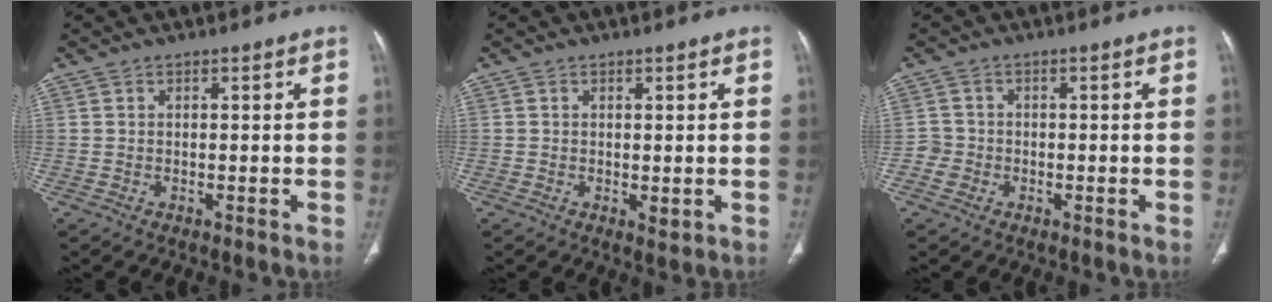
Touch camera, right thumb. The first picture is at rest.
{"total": 1.4, "force": [-0.1, 0.7, 1.2], "torque": [-0.019, -0.007, 0.001]}
{"total": 2.3, "force": [-0.8, 2.2, 0.1], "torque": [0.010, 0.010, -0.022]}